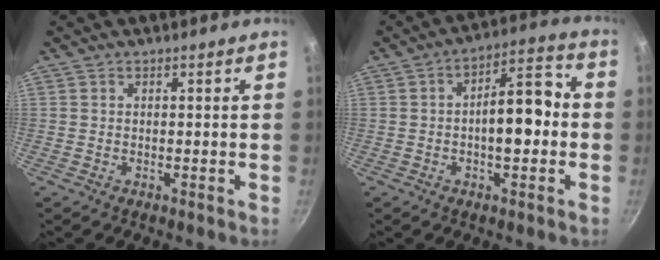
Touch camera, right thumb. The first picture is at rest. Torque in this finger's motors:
{"motor_torque": [-0.68, 1.12, 0.96, 0.16, 0.20]}